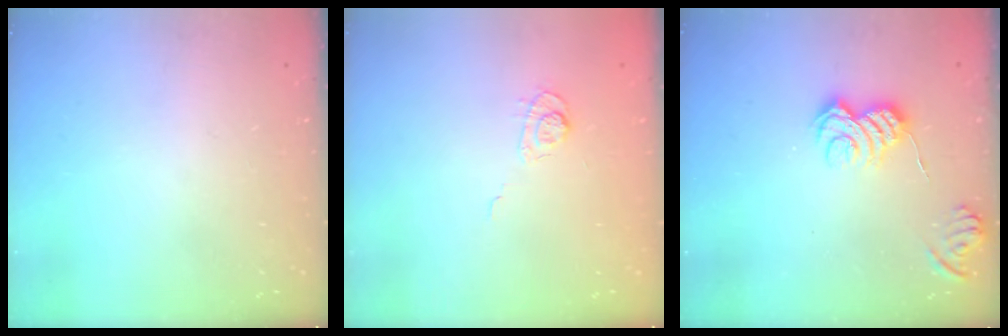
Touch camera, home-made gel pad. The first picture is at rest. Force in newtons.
{"total": 3.5, "press": 3.1, "slide": 1.7}
{"total": 6.5, "press": 6.5, "slide": 0.5}